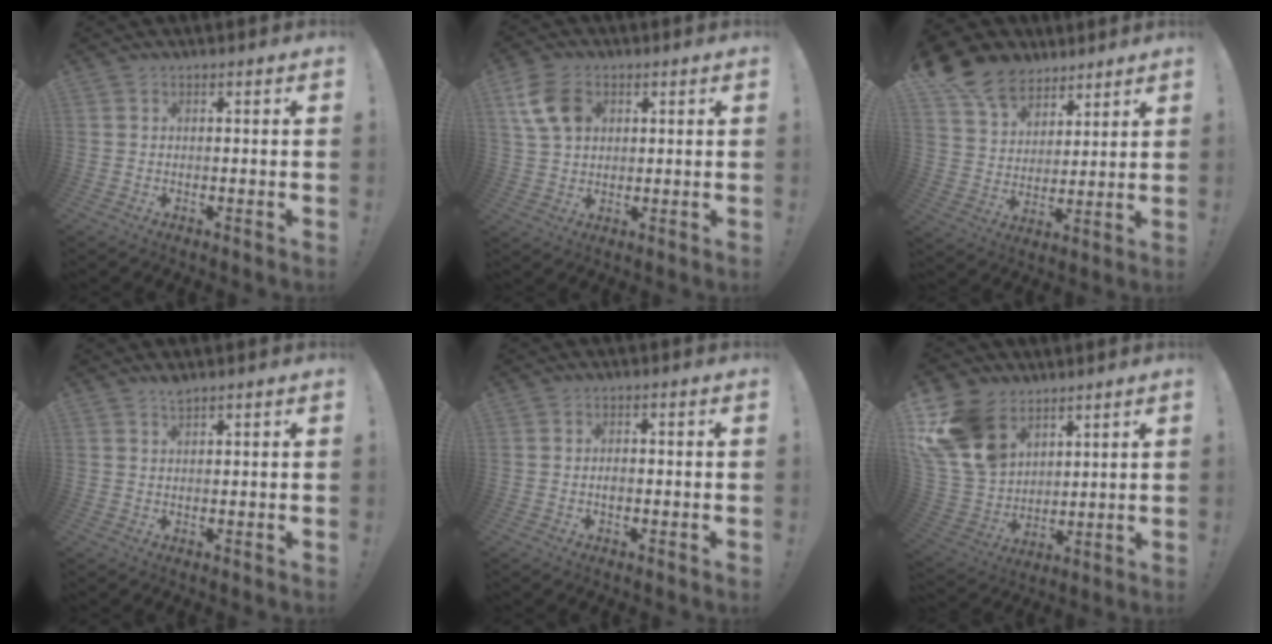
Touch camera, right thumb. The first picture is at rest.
{"total": 10.4, "force": [3.7, 7.5, 6.2], "torque": [-0.113, -0.002, 0.074]}
{"total": 14.0, "force": [10.0, 9.0, 4.1], "torque": [-0.073, -0.068, 0.193]}
{"total": 2.0, "force": [1.8, 0.2, 0.9], "torque": [-0.011, -0.009, 0.032]}
{"total": 1.5, "force": [-0.9, 0.9, 0.8], "torque": [-0.013, 0.003, -0.016]}
{"total": 18.4, "force": [10.4, 12.2, 9.0], "torque": [-0.175, -0.055, 0.204]}